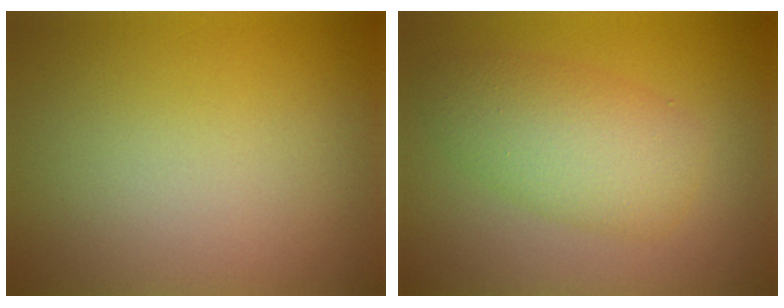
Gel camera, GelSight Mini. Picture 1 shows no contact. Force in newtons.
{"total": 4.8, "press": 4.8, "slide": 0.1}